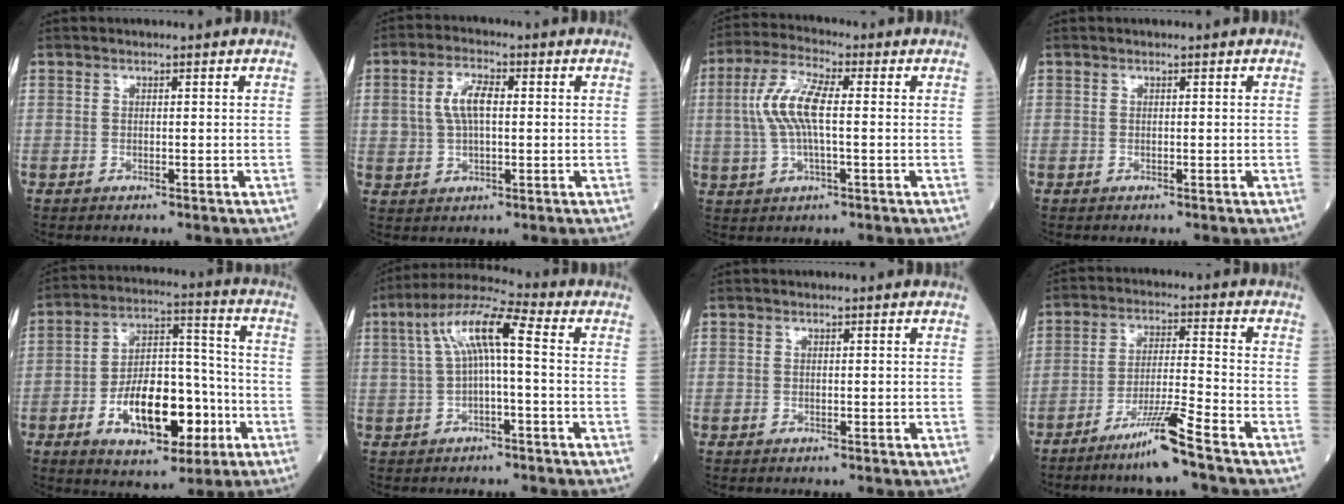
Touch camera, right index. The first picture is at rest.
{"total": 5.8, "force": [0.9, 2.6, 5.1], "torque": [-0.105, 0.012, 0.020]}
{"total": 8.5, "force": [0.6, 2.0, 8.2], "torque": [-0.182, 0.014, 0.010]}
{"total": 0.0}
{"total": 15.0, "force": [-5.3, 6.7, 12.3], "torque": [-0.212, 0.017, -0.081]}
{"total": 9.1, "force": [1.2, 1.4, 8.9], "torque": [-0.169, 0.038, 0.018]}
{"total": 0.0}
{"total": 8.3, "force": [-5.9, -1.1, 5.7], "torque": [-0.102, -0.024, -0.116]}